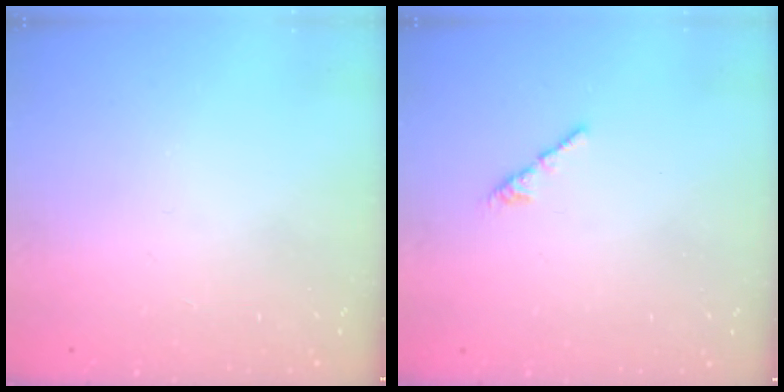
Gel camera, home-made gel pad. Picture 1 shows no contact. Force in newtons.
{"total": 2.1, "press": 2.0, "slide": 0.7}